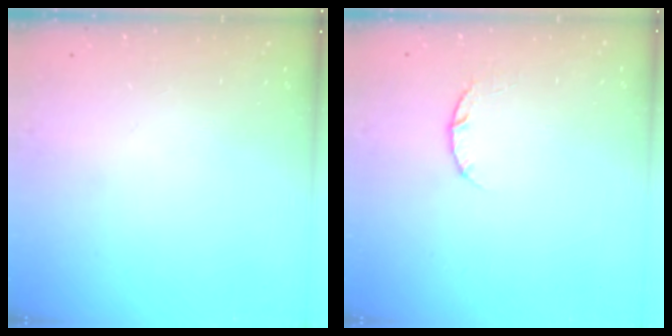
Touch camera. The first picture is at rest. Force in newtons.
{"total": 3.8, "press": 3.8, "slide": 0.5}